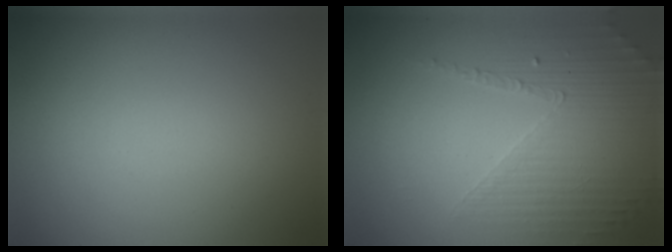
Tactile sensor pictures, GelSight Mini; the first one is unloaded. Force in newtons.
{"total": 4.6, "press": 3.2, "slide": 3.4}